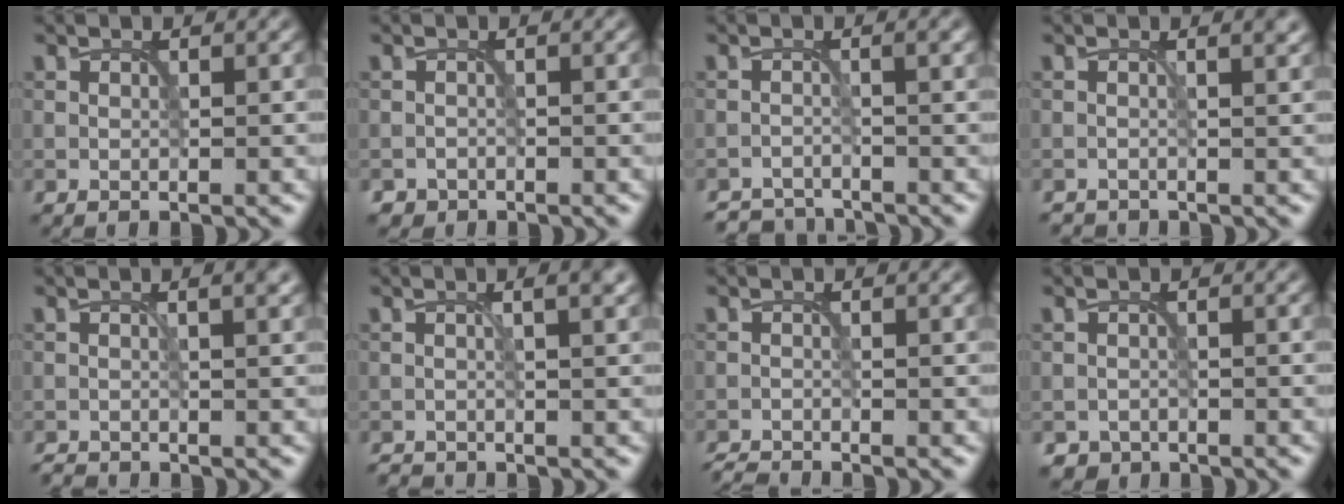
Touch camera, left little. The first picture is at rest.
{"total": 0.9, "force": [-0.7, 0.5, -0.2], "torque": [0.008, -0.002, -0.014]}
{"total": 2.9, "force": [-2.8, 0.5, 0.7], "torque": [-0.007, -0.003, -0.054]}
{"total": 0.9, "force": [-0.3, 0.6, 0.7], "torque": [-0.004, -0.006, -0.003]}
{"total": 1.7, "force": [-0.7, 0.5, 1.5], "torque": [-0.019, -0.003, -0.016]}
{"total": 2.1, "force": [-0.6, 0.6, 1.9], "torque": [-0.021, 0.001, -0.017]}
{"total": 1.6, "force": [-1.6, 0.1, 0.3], "torque": [0.000, -0.009, -0.037]}
{"total": 1.2, "force": [-1.0, 0.6, -0.2], "torque": [0.010, 0.000, -0.018]}